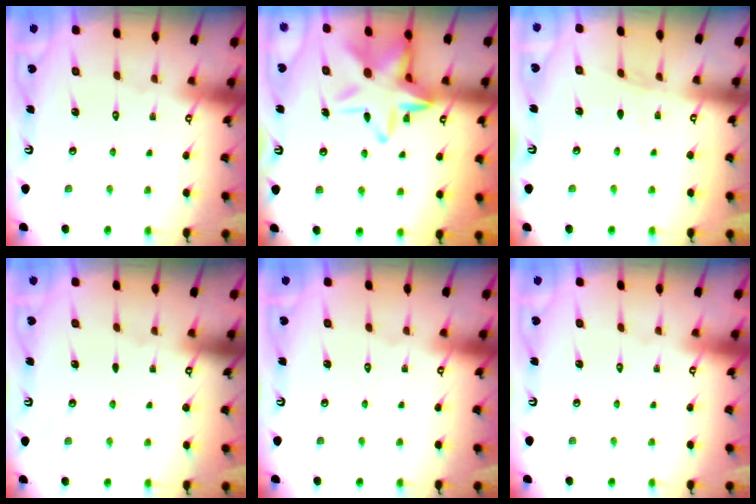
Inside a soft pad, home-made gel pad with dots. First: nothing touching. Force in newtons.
{"total": 16.4, "press": 16.3, "slide": 1.8}
{"total": 3.9, "press": 3.9, "slide": 0.5}
{"total": 0.0}
{"total": 0.0}
{"total": 0.0}